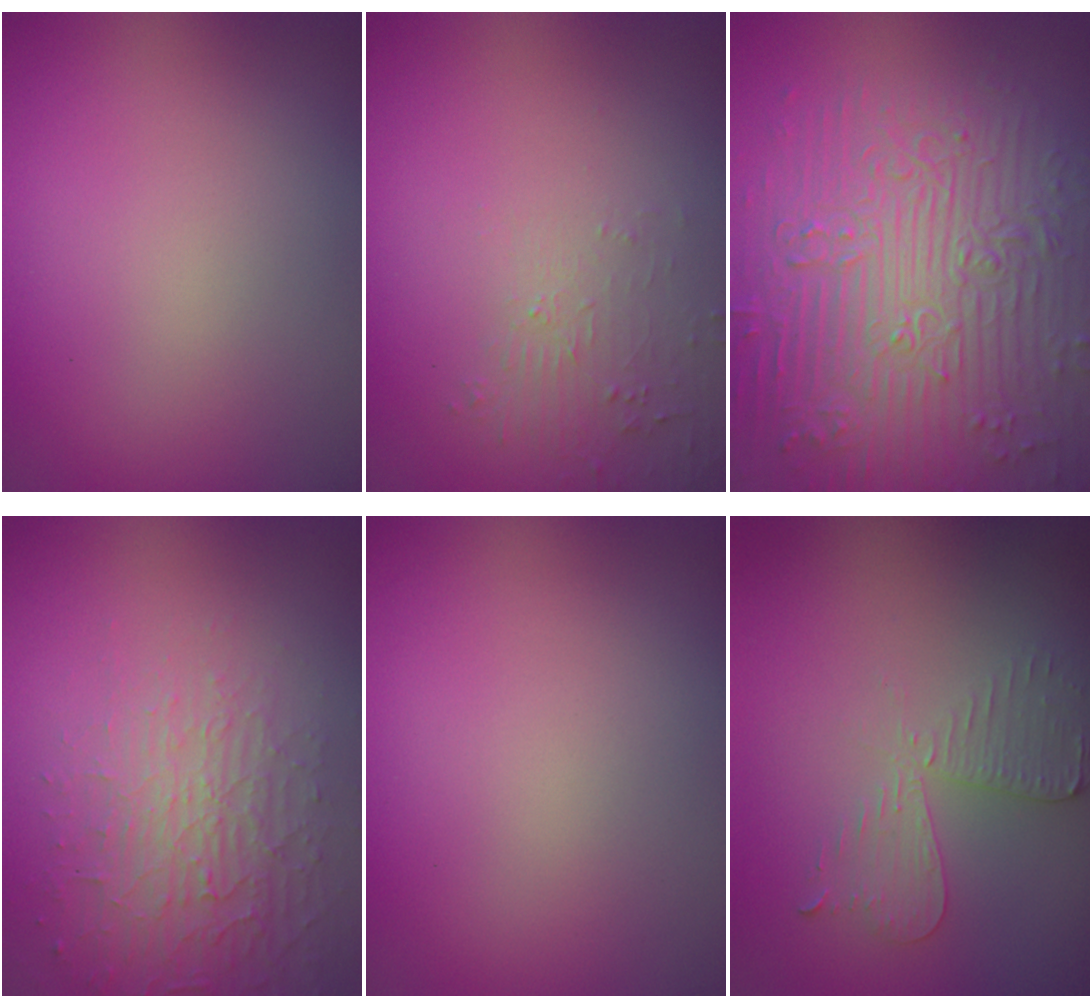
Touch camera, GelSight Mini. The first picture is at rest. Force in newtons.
{"total": 1.6, "press": 0.4, "slide": 1.6}
{"total": 11.0, "press": 7.3, "slide": 8.2}
{"total": 3.7, "press": 3.2, "slide": 1.7}
{"total": 0.0}
{"total": 2.7, "press": 2.4, "slide": 1.1}